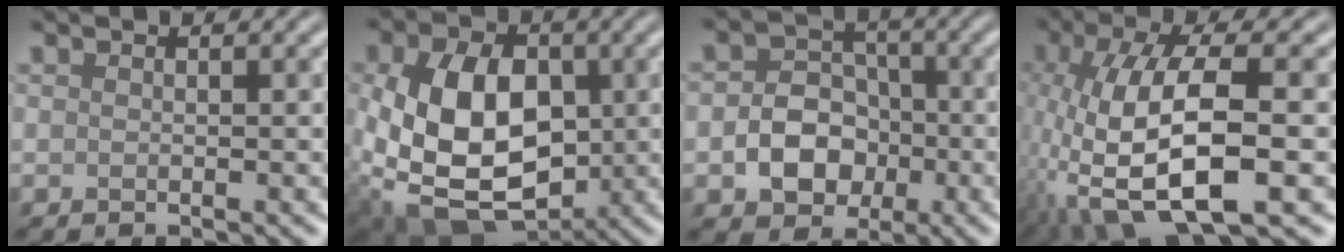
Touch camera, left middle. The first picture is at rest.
{"total": 14.0, "force": [-0.7, 10.0, 9.7], "torque": [-0.192, -0.025, 0.005]}
{"total": 5.1, "force": [-1.4, 4.0, 2.7], "torque": [-0.028, -0.003, -0.029]}
{"total": 11.9, "force": [-3.3, 4.3, 10.6], "torque": [-0.216, -0.001, -0.066]}